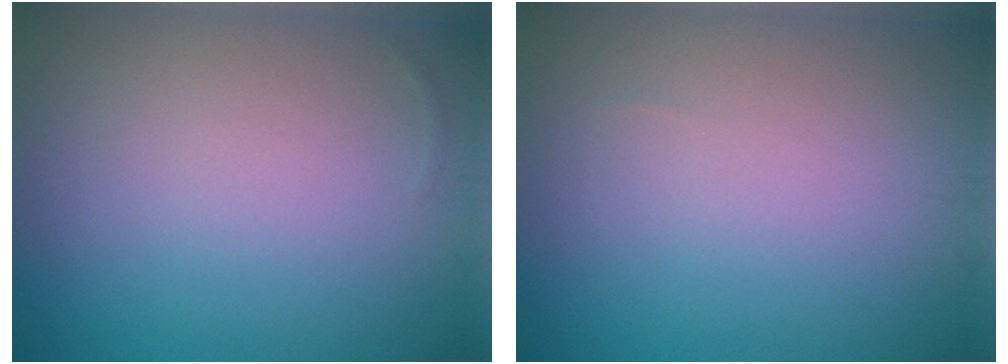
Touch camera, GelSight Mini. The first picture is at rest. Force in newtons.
{"total": 0.0}